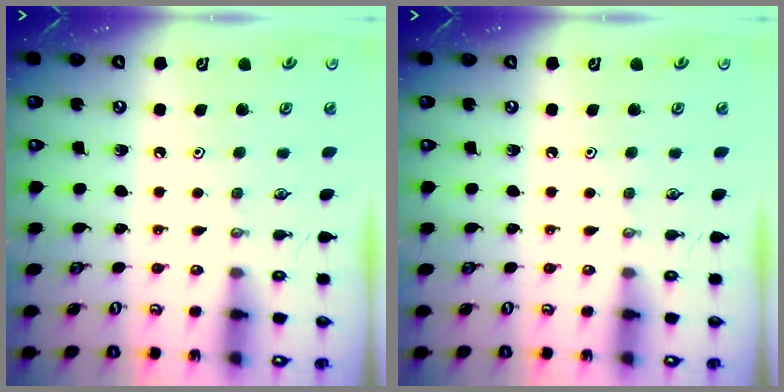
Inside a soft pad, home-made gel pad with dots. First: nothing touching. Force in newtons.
{"total": 0.0}